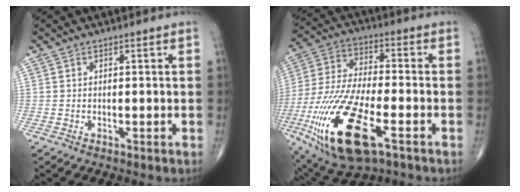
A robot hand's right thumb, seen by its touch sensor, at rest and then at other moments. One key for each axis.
{"total": 22.9, "fx": -9.1, "fy": 8.6, "fz": 19.2, "tx": -0.427, "ty": -0.002, "tz": -0.159}